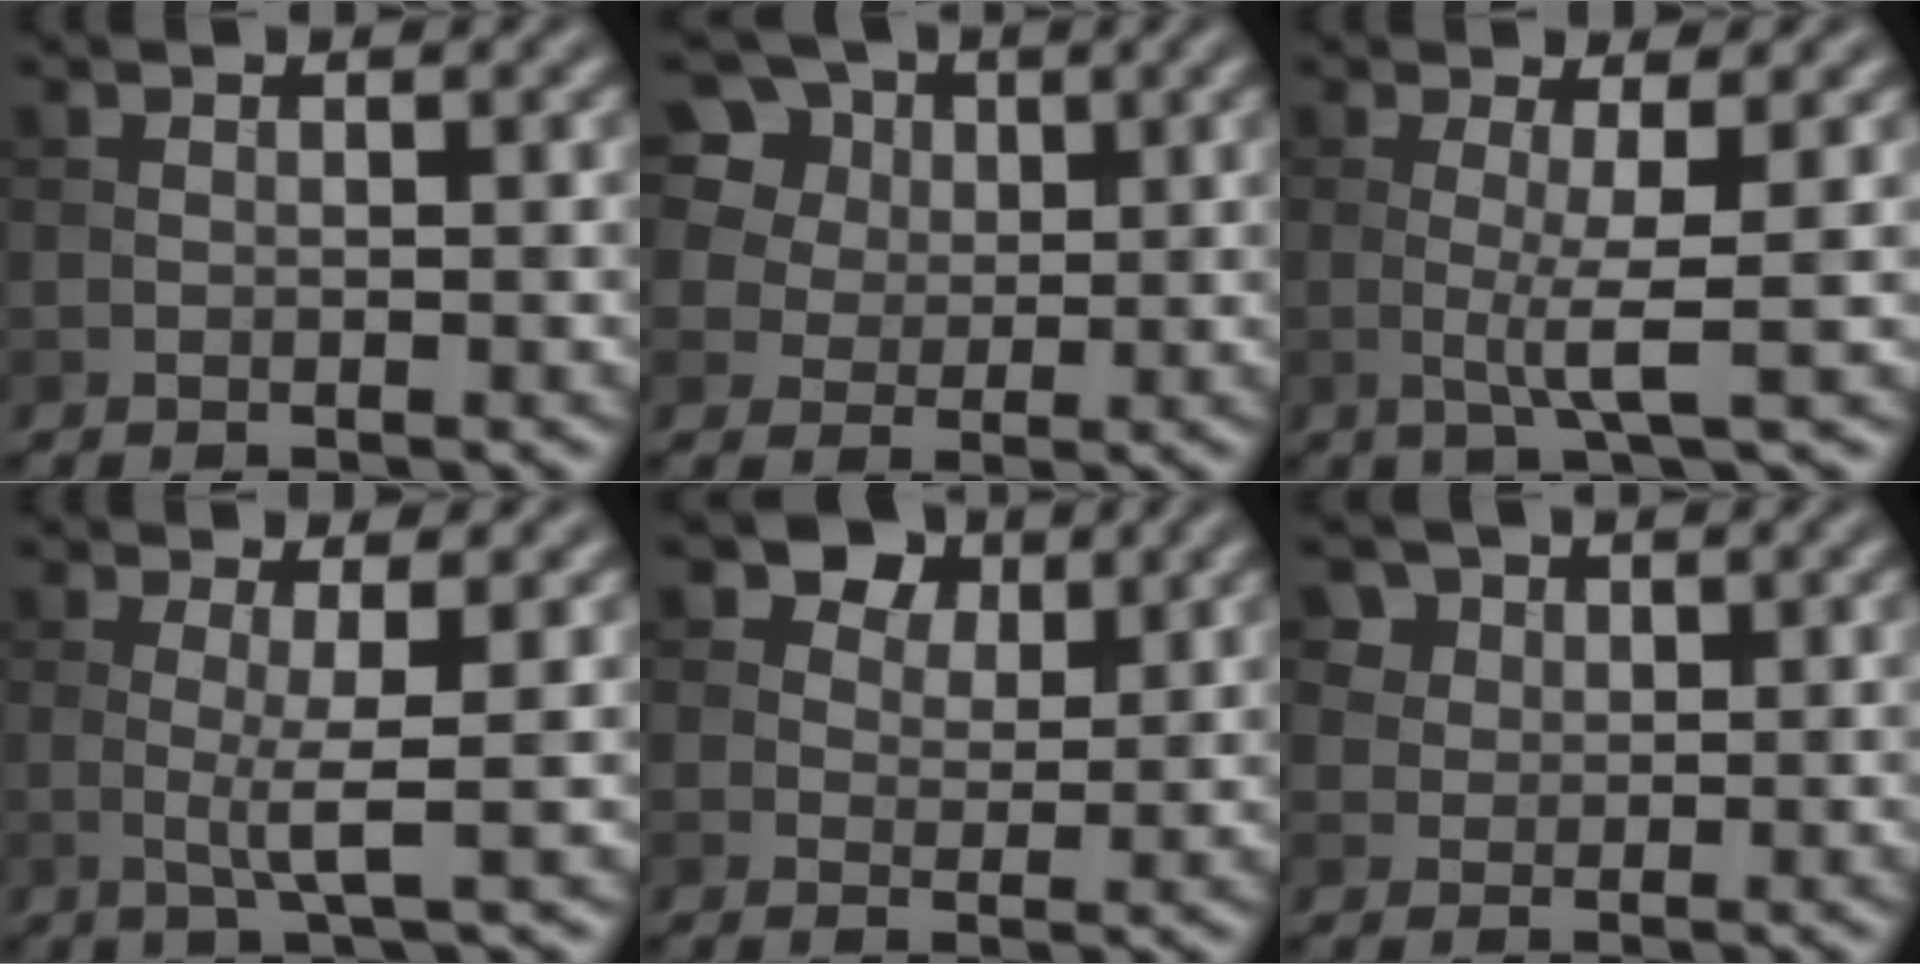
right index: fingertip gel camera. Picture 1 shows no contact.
{"total": 13.2, "force": [7.3, 9.5, 5.5], "torque": [-0.160, 0.033, 0.126]}
{"total": 3.2, "force": [0.0, 0.4, 3.2], "torque": [-0.059, -0.009, -0.002]}
{"total": 2.8, "force": [0.2, 0.3, 2.8], "torque": [-0.053, -0.008, 0.000]}
{"total": 5.3, "force": [3.4, 3.5, 2.3], "torque": [-0.044, -0.014, 0.054]}
{"total": 6.5, "force": [3.6, 4.8, 2.5], "torque": [-0.057, 0.005, 0.061]}